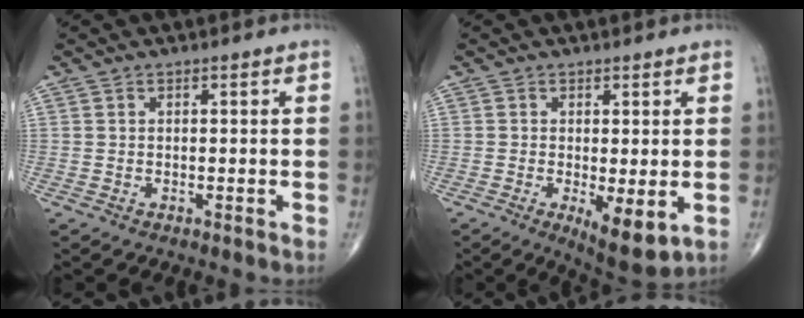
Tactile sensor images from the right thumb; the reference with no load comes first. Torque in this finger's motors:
{"motor_torque": [-0.50, 0.49, -0.02, -0.14, 0.04]}